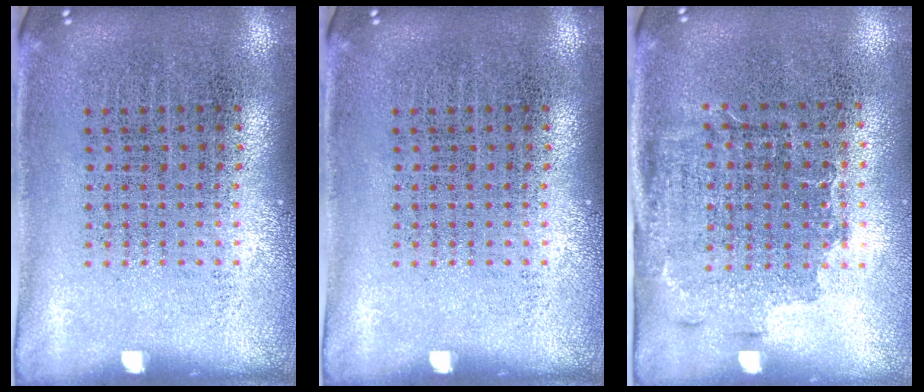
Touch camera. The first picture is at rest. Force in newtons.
{"total": 0.0}
{"total": 1.5, "press": 1.2, "slide": 0.9}